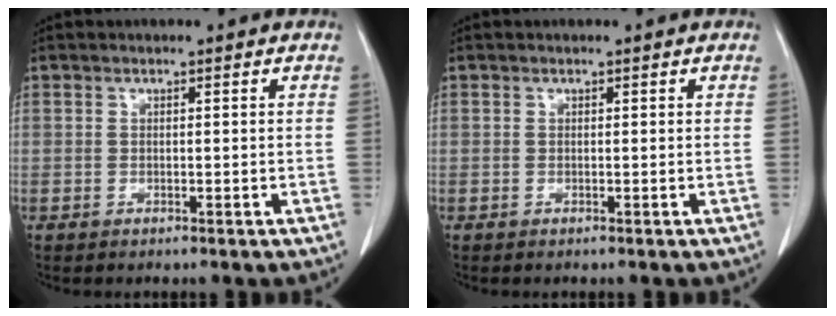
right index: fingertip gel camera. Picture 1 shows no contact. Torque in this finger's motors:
{"motor_torque": [0.14, 0.00, -0.01, 0.00]}